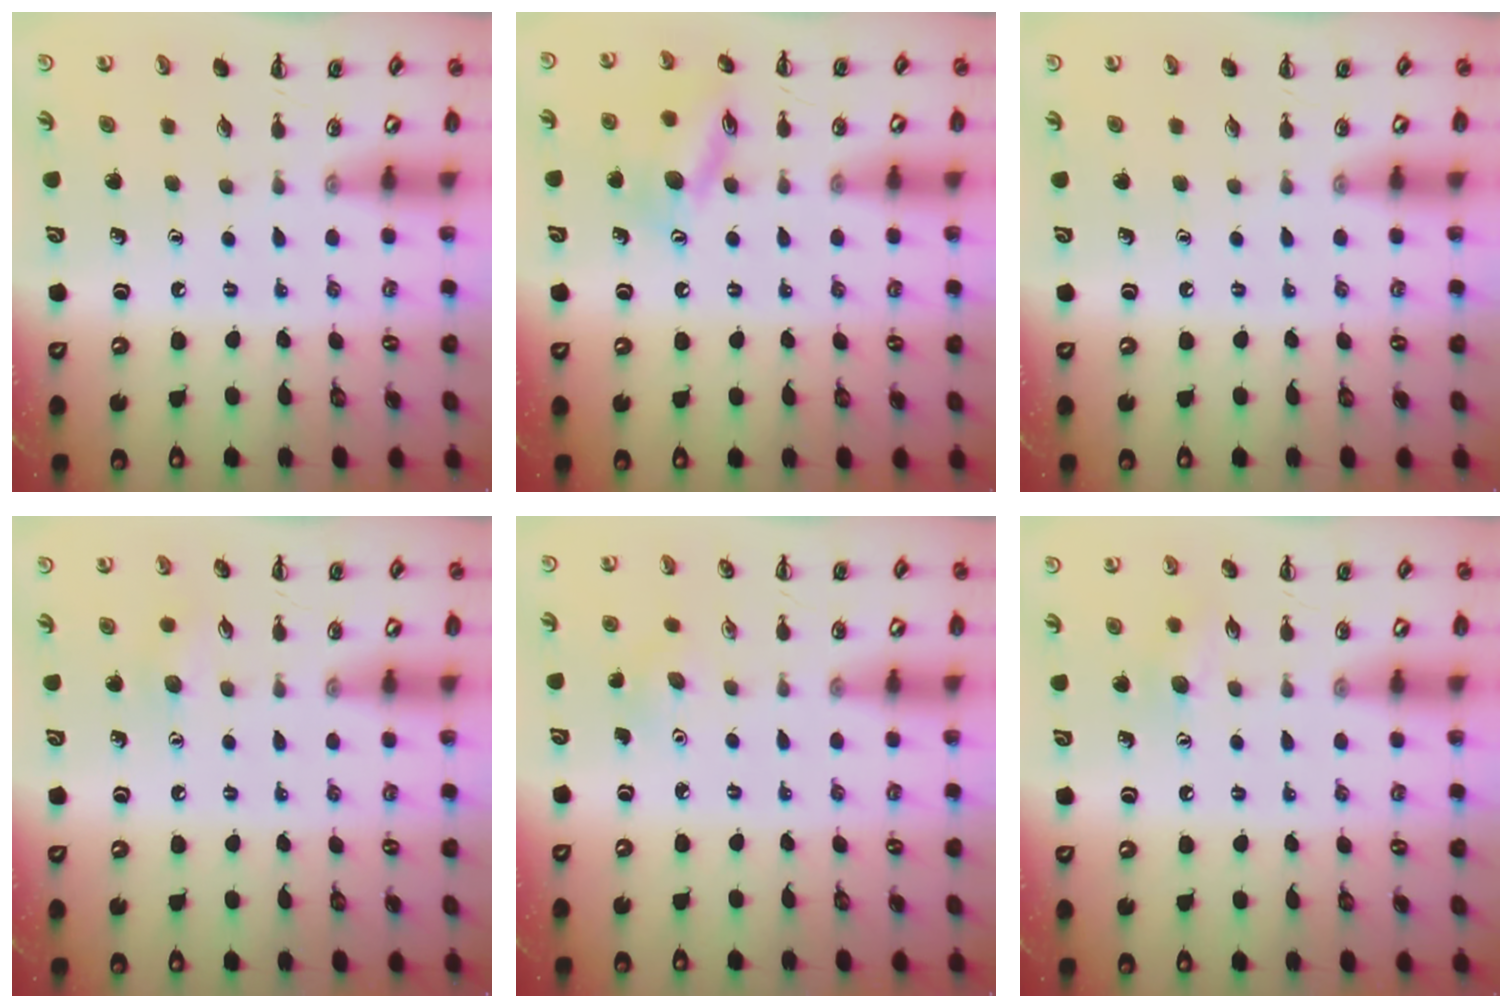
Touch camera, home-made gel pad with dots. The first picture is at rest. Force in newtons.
{"total": 13.5, "press": 13.4, "slide": 1.2}
{"total": 0.0}
{"total": 6.2, "press": 6.0, "slide": 1.6}
{"total": 3.0, "press": 2.8, "slide": 0.8}
{"total": 6.8, "press": 6.7, "slide": 1.1}